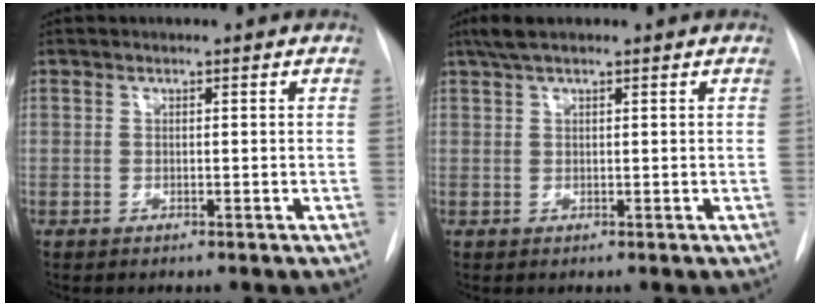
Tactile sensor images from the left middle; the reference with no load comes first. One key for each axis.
{"total": 3.3, "fx": 2.4, "fy": 0.6, "fz": 2.2, "tx": -0.049, "ty": 0.017, "tz": 0.045}